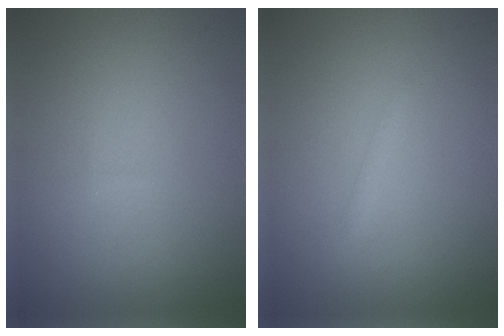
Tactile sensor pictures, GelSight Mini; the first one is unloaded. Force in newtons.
{"total": 0.7, "press": 0.7, "slide": 0.1}